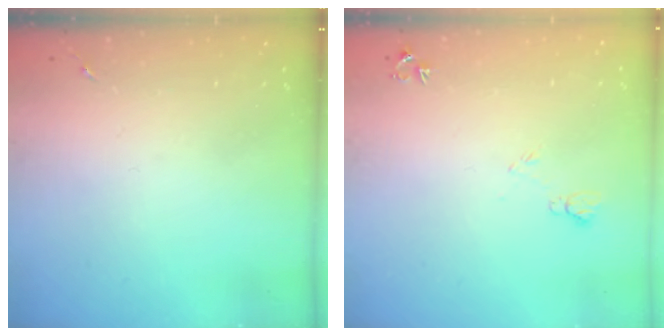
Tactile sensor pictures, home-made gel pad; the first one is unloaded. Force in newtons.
{"total": 6.2, "press": 6.1, "slide": 1.2}